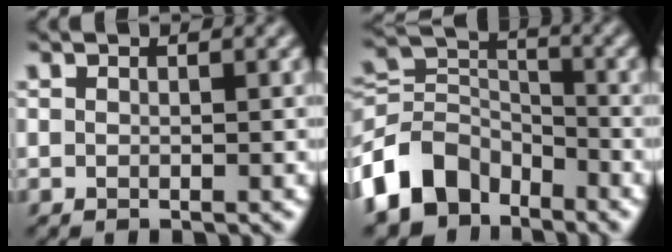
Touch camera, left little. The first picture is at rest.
{"total": 8.4, "force": [-5.2, 5.5, 3.7], "torque": [-0.071, -0.001, -0.117]}